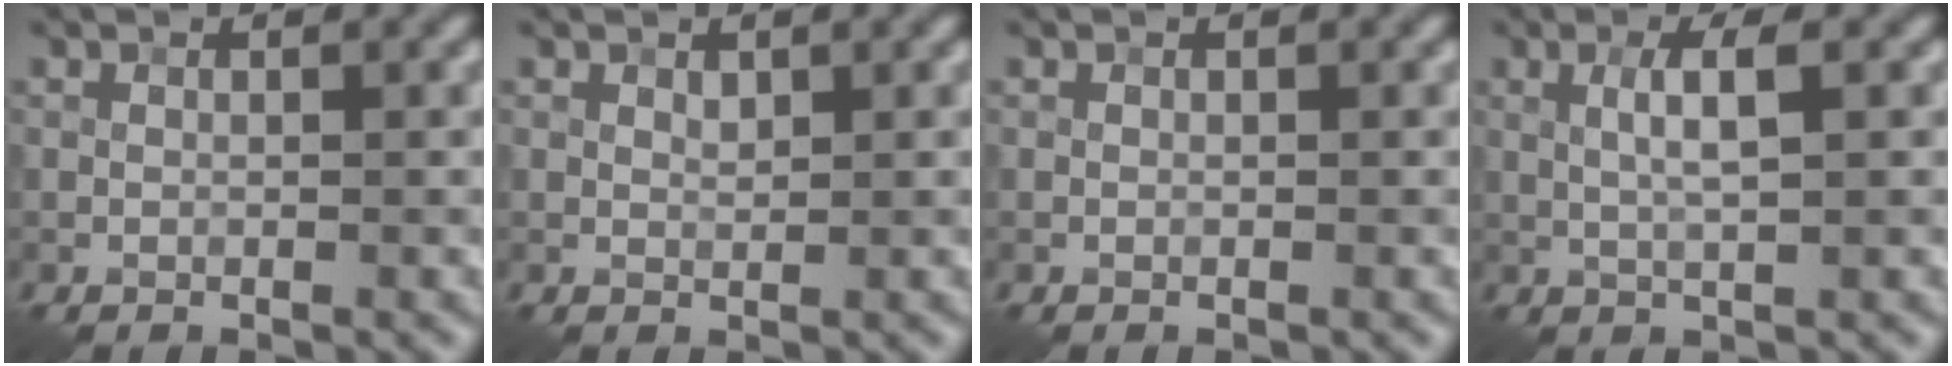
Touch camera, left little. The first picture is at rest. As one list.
[{"total": 0.7, "force": [0.5, 0.4, 0.4], "torque": [-0.008, -0.003, 0.009]}, {"total": 0.0}, {"total": 2.7, "force": [0.6, 0.4, 2.6], "torque": [-0.048, 0.006, 0.009]}]